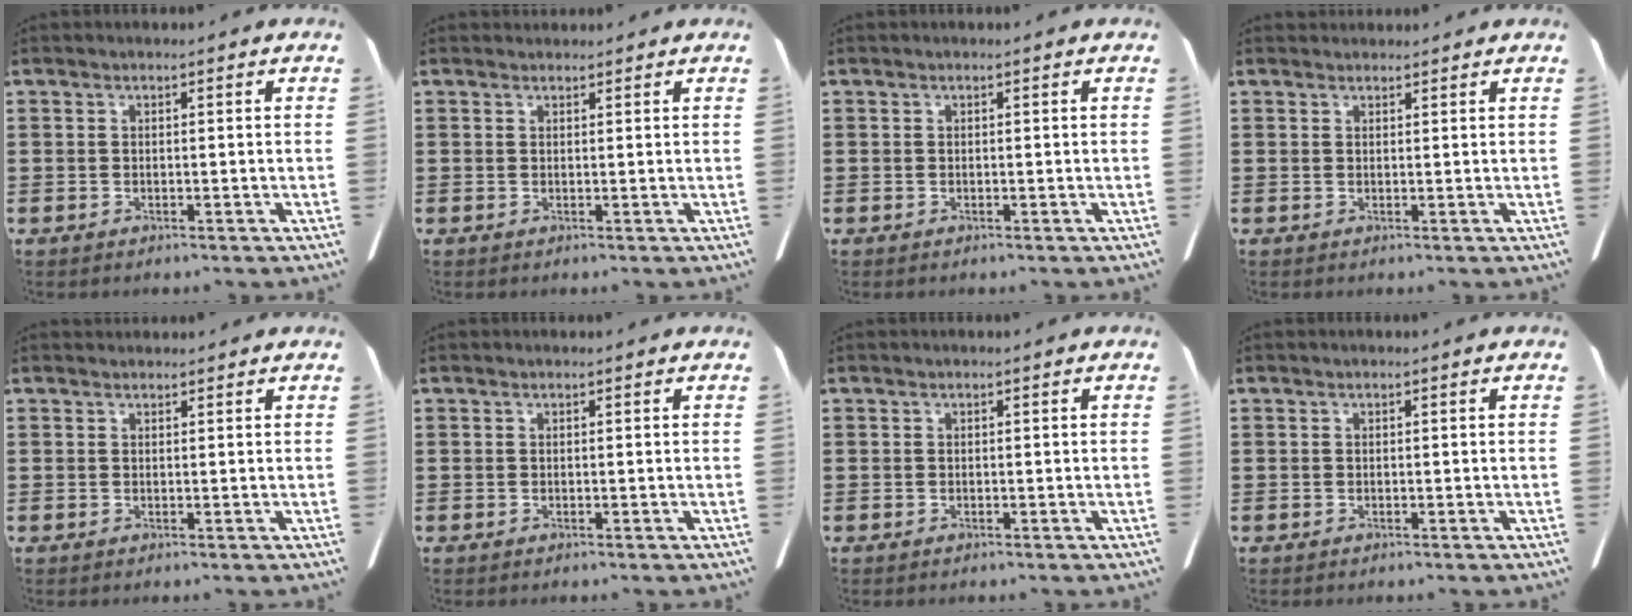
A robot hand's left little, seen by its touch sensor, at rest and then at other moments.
{"total": 0.9, "force": [0.9, 0.2, 0.0], "torque": [0.007, -0.001, 0.014]}
{"total": 0.0}
{"total": 1.1, "force": [1.1, 0.3, 0.0], "torque": [0.007, 0.000, 0.019]}
{"total": 0.9, "force": [0.8, 0.2, 0.0], "torque": [0.007, -0.001, 0.014]}
{"total": 0.0}
{"total": 0.0}
{"total": 0.0}